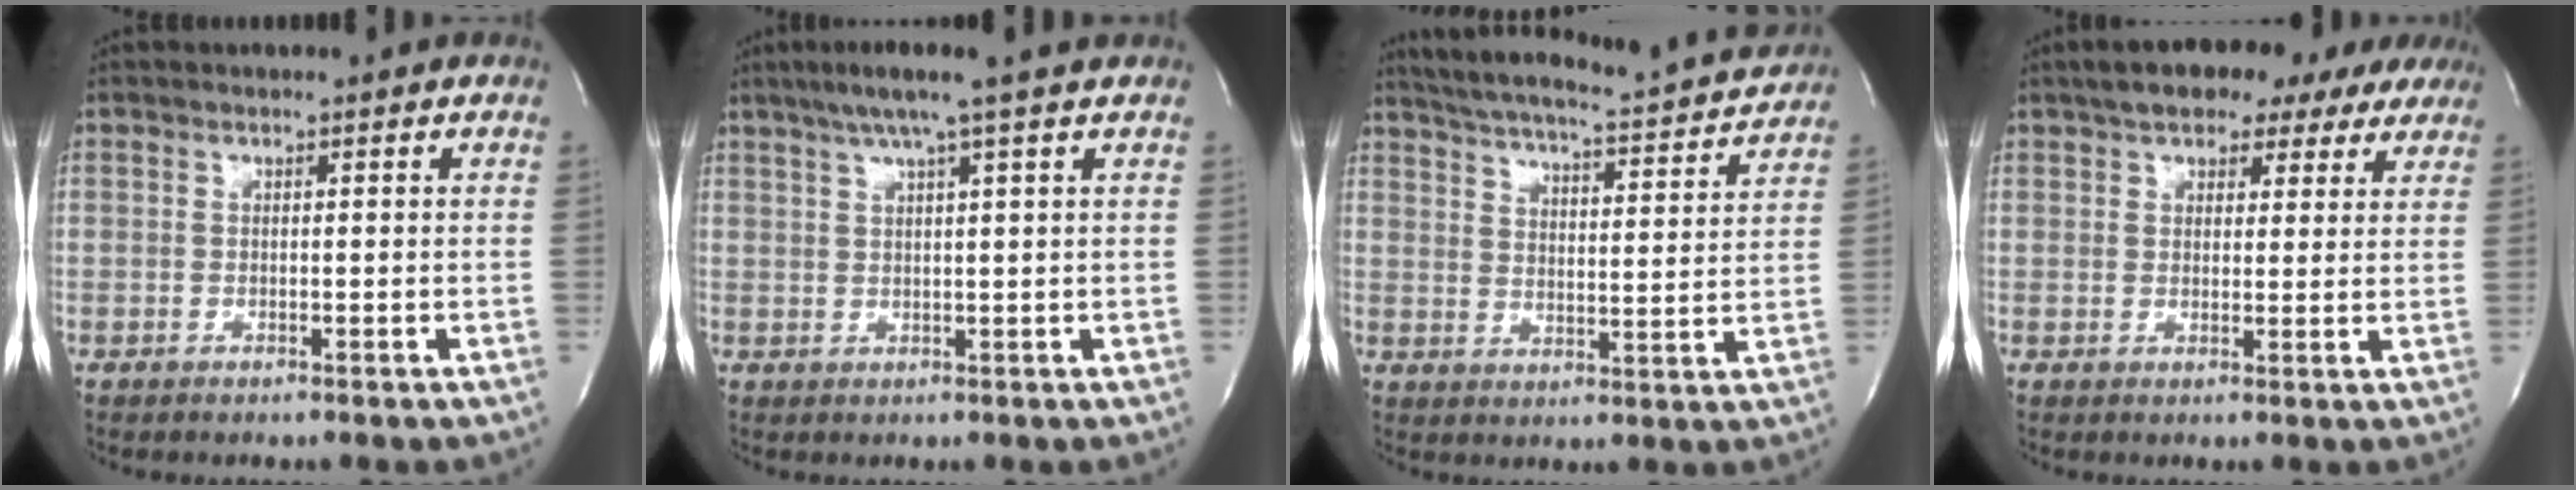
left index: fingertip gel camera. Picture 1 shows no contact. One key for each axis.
{"total": 6.1, "fx": 4.1, "fy": -1.5, "fz": 4.2, "tx": -0.074, "ty": 0.007, "tz": 0.071}
{"total": 20.0, "fx": 18.5, "fy": 1.8, "fz": 7.3, "tx": -0.129, "ty": -0.019, "tz": 0.251}
{"total": 13.1, "fx": 9.9, "fy": 5.7, "fz": 6.5, "tx": -0.085, "ty": 0.034, "tz": 0.125}